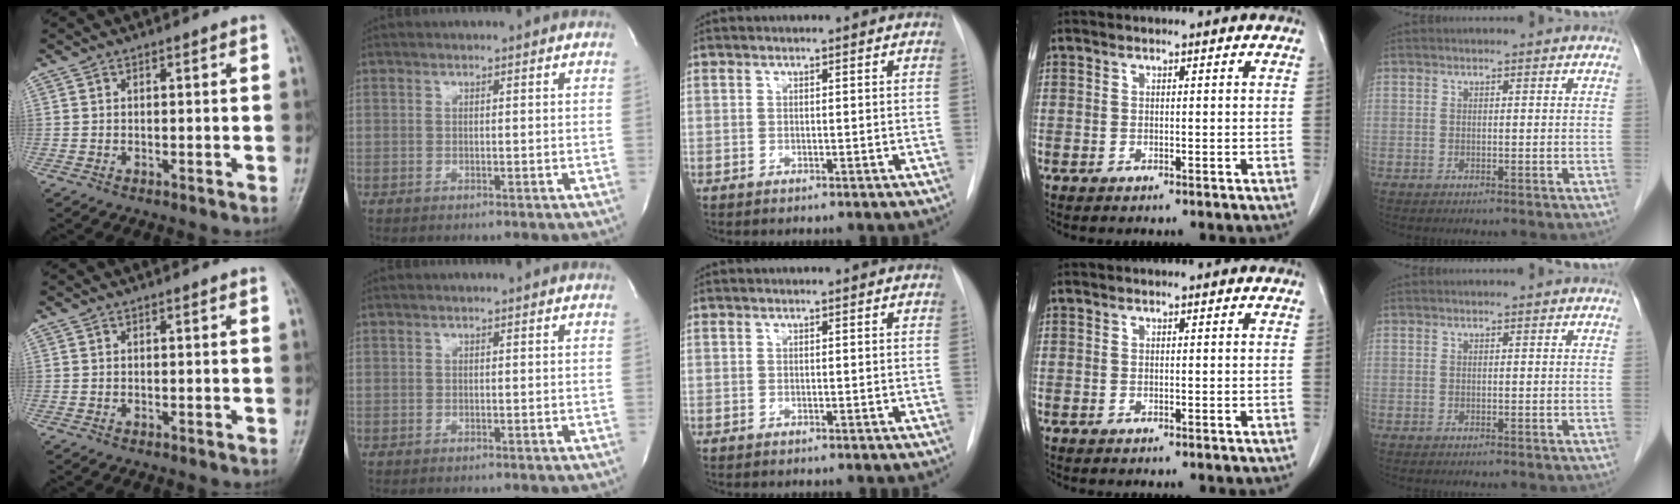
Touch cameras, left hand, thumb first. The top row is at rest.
{}